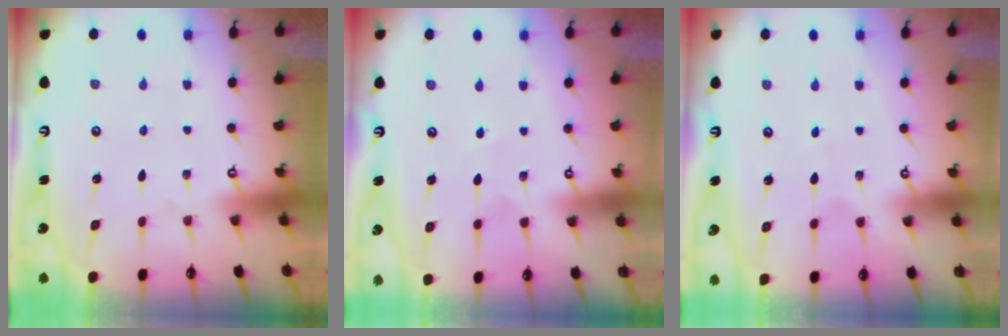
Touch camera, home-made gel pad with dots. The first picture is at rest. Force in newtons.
{"total": 5.2, "press": 5.0, "slide": 1.4}
{"total": 2.0, "press": 2.0, "slide": 0.2}